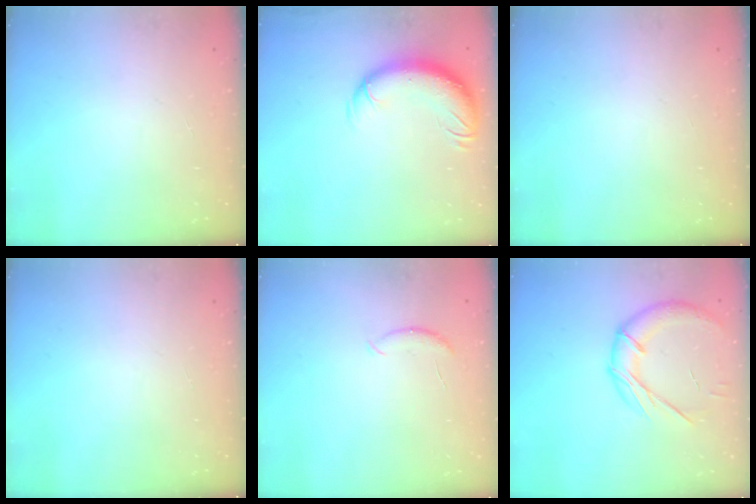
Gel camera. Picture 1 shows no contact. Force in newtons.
{"total": 11.8, "press": 11.5, "slide": 2.8}
{"total": 0.0}
{"total": 0.0}
{"total": 5.8, "press": 5.8, "slide": 0.5}
{"total": 14.3, "press": 14.3, "slide": 1.4}